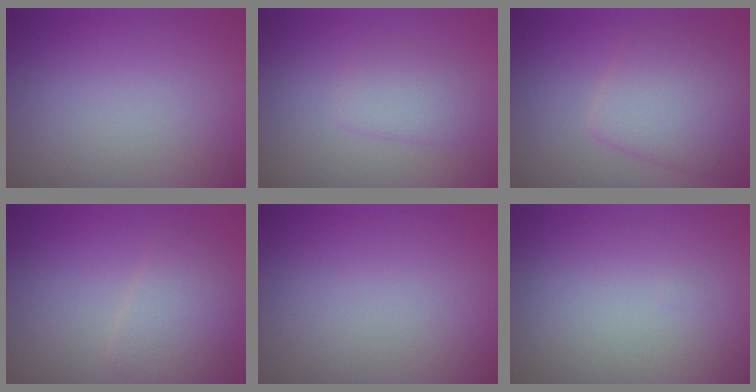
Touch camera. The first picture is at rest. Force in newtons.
{"total": 2.1, "press": 2.1, "slide": 0.1}
{"total": 4.9, "press": 4.9, "slide": 0.1}
{"total": 3.4, "press": 3.4, "slide": 0.1}
{"total": 0.0}
{"total": 0.0}